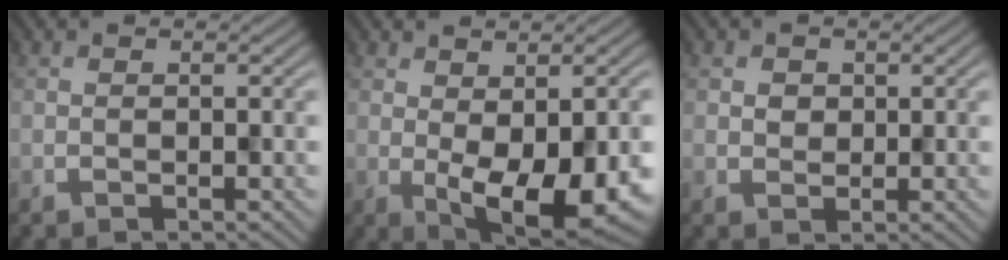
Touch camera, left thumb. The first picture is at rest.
{"total": 12.5, "force": [-2.4, 5.9, 10.8], "torque": [-0.155, -0.030, -0.013]}
{"total": 1.6, "force": [1.0, 1.2, -0.4], "torque": [0.012, 0.000, 0.019]}